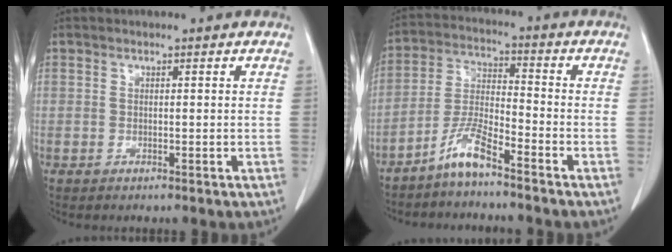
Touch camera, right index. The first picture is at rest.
{"total": 6.6, "force": [-5.1, 0.7, 4.1], "torque": [-0.094, -0.008, -0.105]}